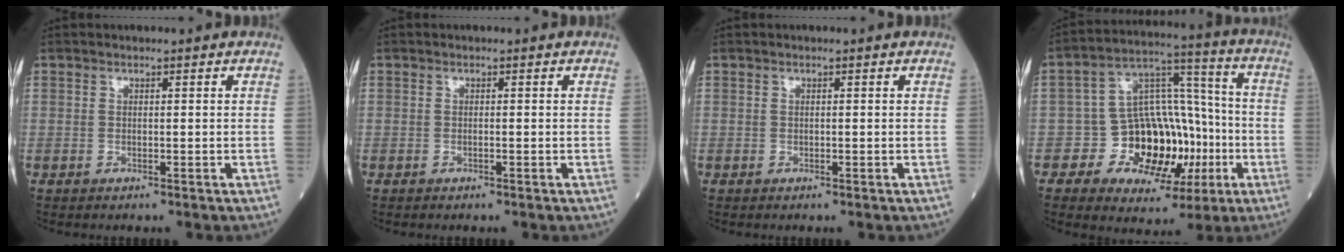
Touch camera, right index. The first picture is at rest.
{"total": 0.0}
{"total": 0.0}
{"total": 14.1, "force": [-3.8, 9.6, 9.6], "torque": [-0.147, 0.034, -0.049]}